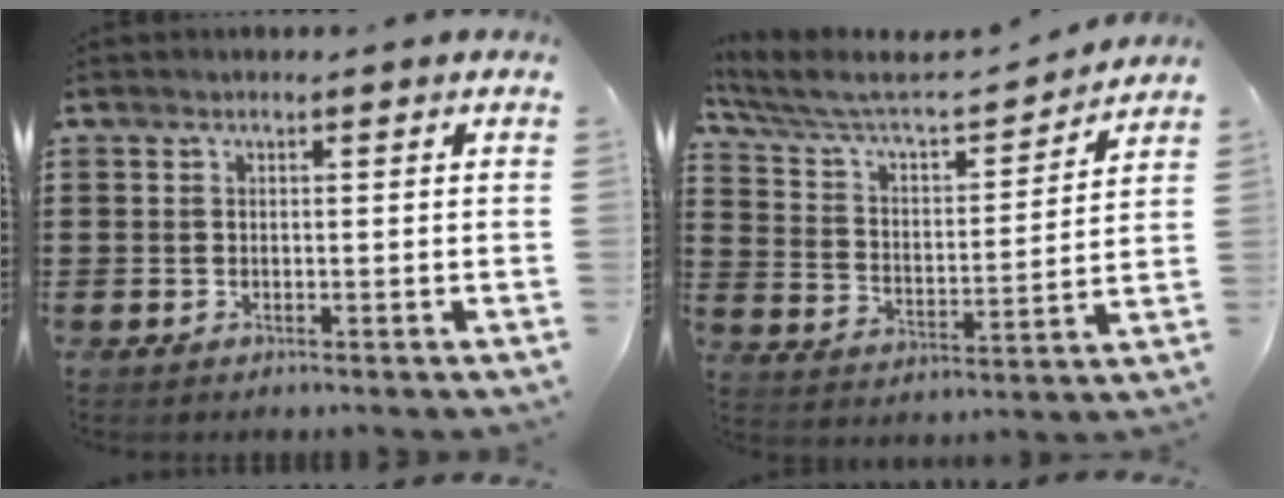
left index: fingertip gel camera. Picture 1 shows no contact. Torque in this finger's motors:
{"motor_torque": [2.14, 0.00, -0.28, -0.09]}